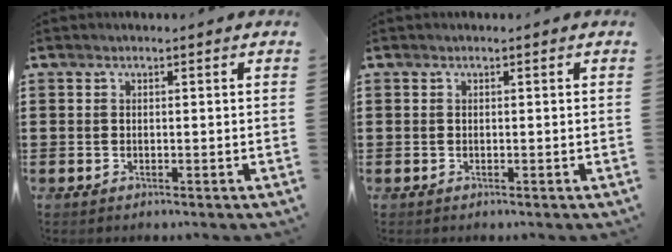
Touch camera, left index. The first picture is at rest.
{"total": 0.0}